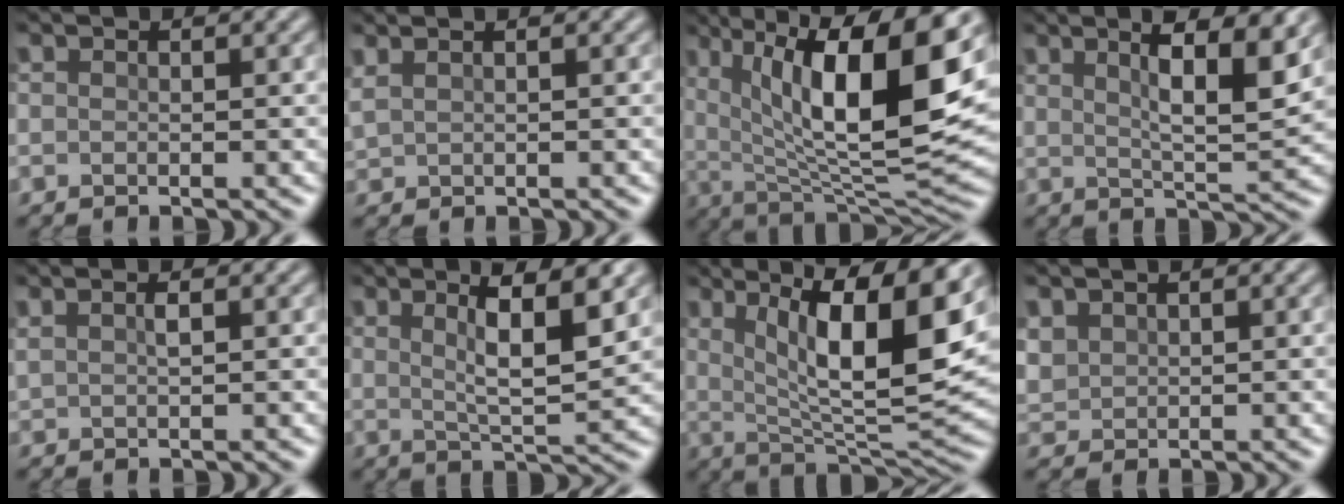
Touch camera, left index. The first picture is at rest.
{"total": 1.9, "force": [1.4, 0.7, 1.1], "torque": [-0.022, 0.006, 0.022]}
{"total": 14.3, "force": [3.9, 5.1, 12.8], "torque": [-0.209, -0.008, 0.064]}
{"total": 7.6, "force": [3.3, 1.8, 6.6], "torque": [-0.089, 0.006, 0.049]}
{"total": 1.2, "force": [0.5, 0.3, 1.1], "torque": [-0.024, 0.001, 0.012]}
{"total": 6.4, "force": [2.4, 1.4, 5.8], "torque": [-0.089, -0.003, 0.041]}
{"total": 12.0, "force": [3.8, 3.2, 10.9], "torque": [-0.169, -0.007, 0.064]}
{"total": 2.0, "force": [1.1, 1.5, 0.8], "torque": [-0.027, 0.000, 0.025]}